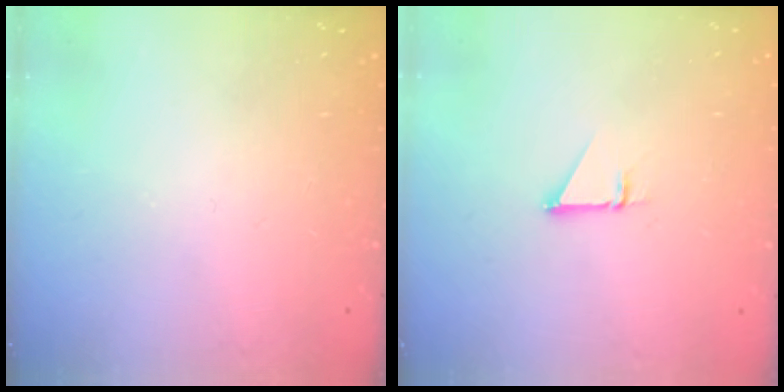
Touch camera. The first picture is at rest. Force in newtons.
{"total": 0.9, "press": 0.9, "slide": 0.1}